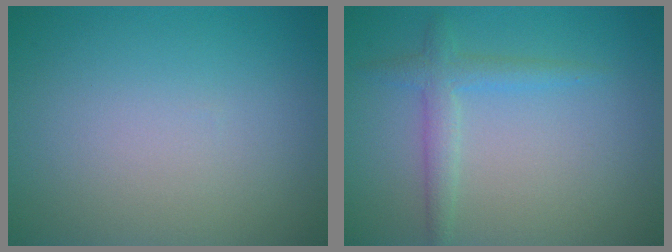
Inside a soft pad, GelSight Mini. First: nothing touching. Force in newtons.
{"total": 2.2, "press": 2.2, "slide": 0.1}